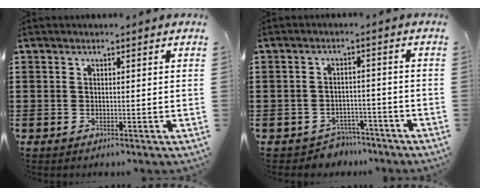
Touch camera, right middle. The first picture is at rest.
{"total": 3.1, "force": [-3.0, 0.8, -0.2], "torque": [-0.009, -0.002, -0.065]}